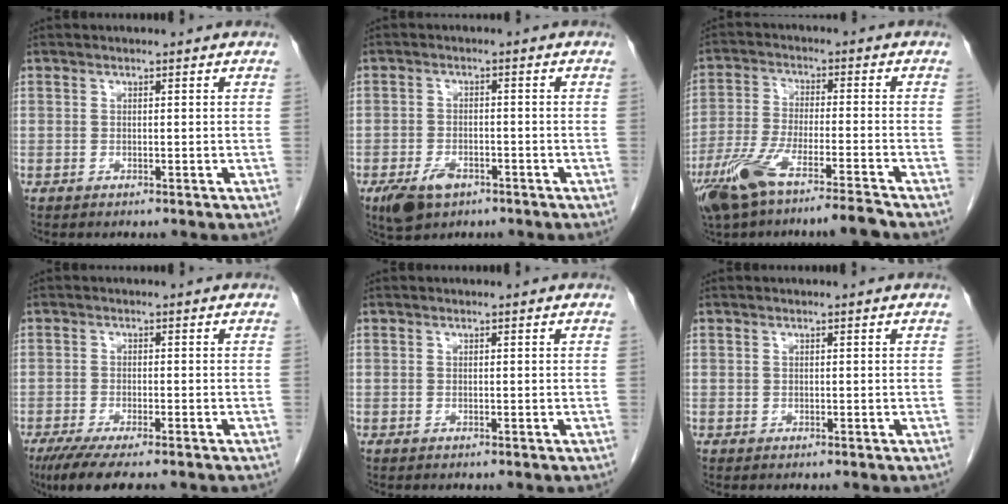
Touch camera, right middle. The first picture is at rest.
{"total": 5.3, "force": [-3.1, 2.8, 3.3], "torque": [-0.064, -0.004, -0.048]}
{"total": 11.0, "force": [-7.9, 0.6, 7.6], "torque": [-0.149, -0.022, -0.144]}
{"total": 7.4, "force": [-5.8, 1.0, 4.6], "torque": [-0.071, -0.017, -0.091]}
{"total": 0.0}
{"total": 0.0}